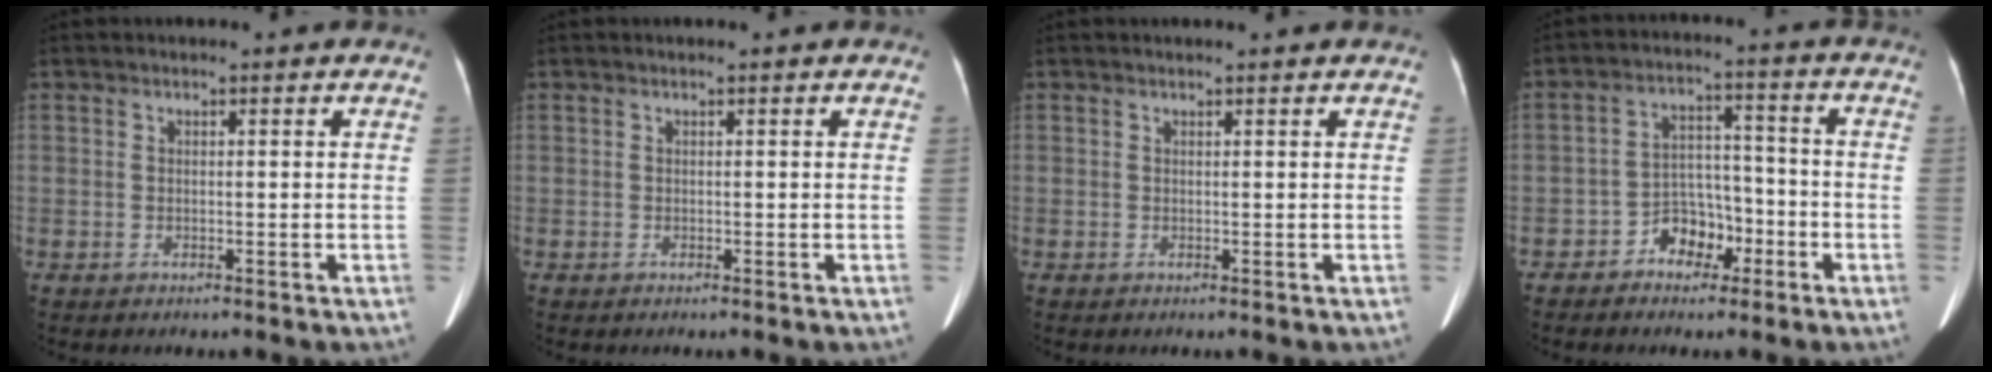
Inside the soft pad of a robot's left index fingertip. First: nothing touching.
{"total": 0.0}
{"total": 1.1, "force": [1.0, 0.3, 0.3], "torque": [-0.007, 0.019, 0.013]}
{"total": 5.9, "force": [-3.3, 3.9, 3.0], "torque": [-0.050, 0.025, -0.055]}